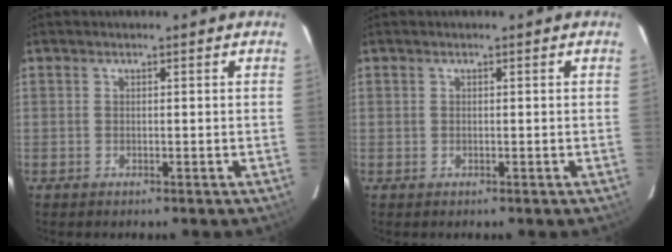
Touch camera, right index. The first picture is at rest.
{"total": 0.0}